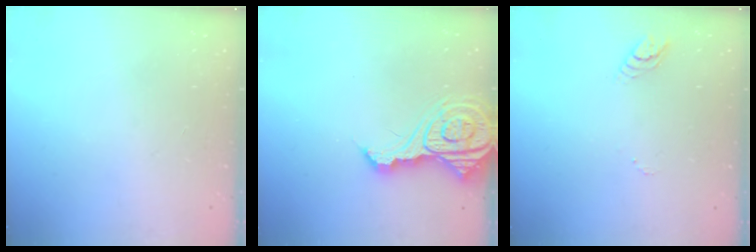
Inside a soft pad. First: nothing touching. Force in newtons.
{"total": 14.4, "press": 14.3, "slide": 1.4}
{"total": 3.4, "press": 3.4, "slide": 0.4}